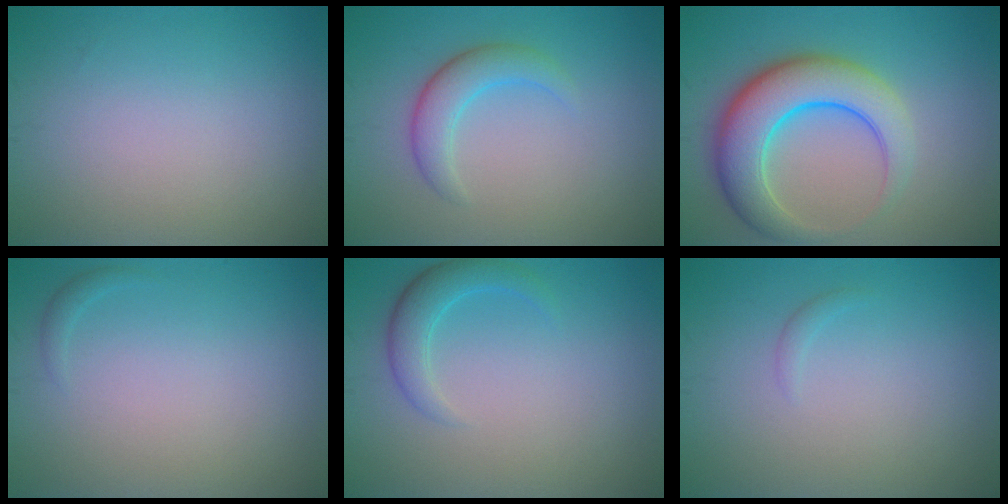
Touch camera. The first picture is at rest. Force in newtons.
{"total": 3.0, "press": 3.0, "slide": 0.1}
{"total": 7.9, "press": 7.9, "slide": 0.1}
{"total": 0.6, "press": 0.6, "slide": 0.1}
{"total": 2.7, "press": 2.7, "slide": 0.1}
{"total": 0.6, "press": 0.6, "slide": 0.0}